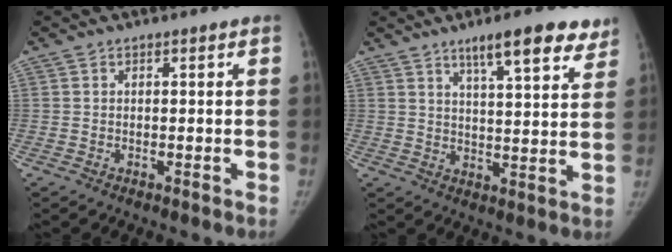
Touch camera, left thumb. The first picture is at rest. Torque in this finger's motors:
{"motor_torque": [0.42, -0.06, 1.05, -0.58, 0.04]}